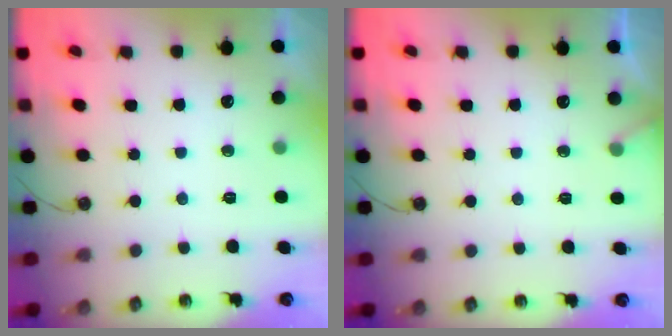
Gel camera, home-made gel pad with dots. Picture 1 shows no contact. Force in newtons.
{"total": 3.9, "press": 3.9, "slide": 0.2}